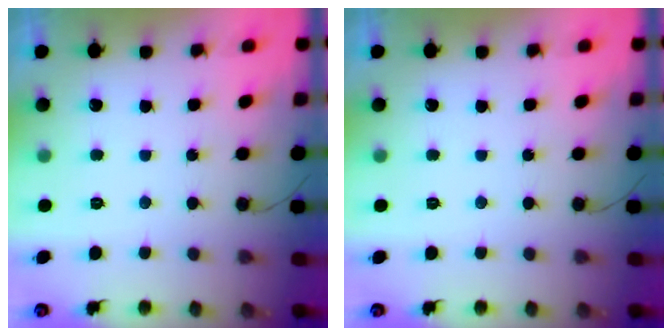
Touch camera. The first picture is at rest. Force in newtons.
{"total": 0.0}